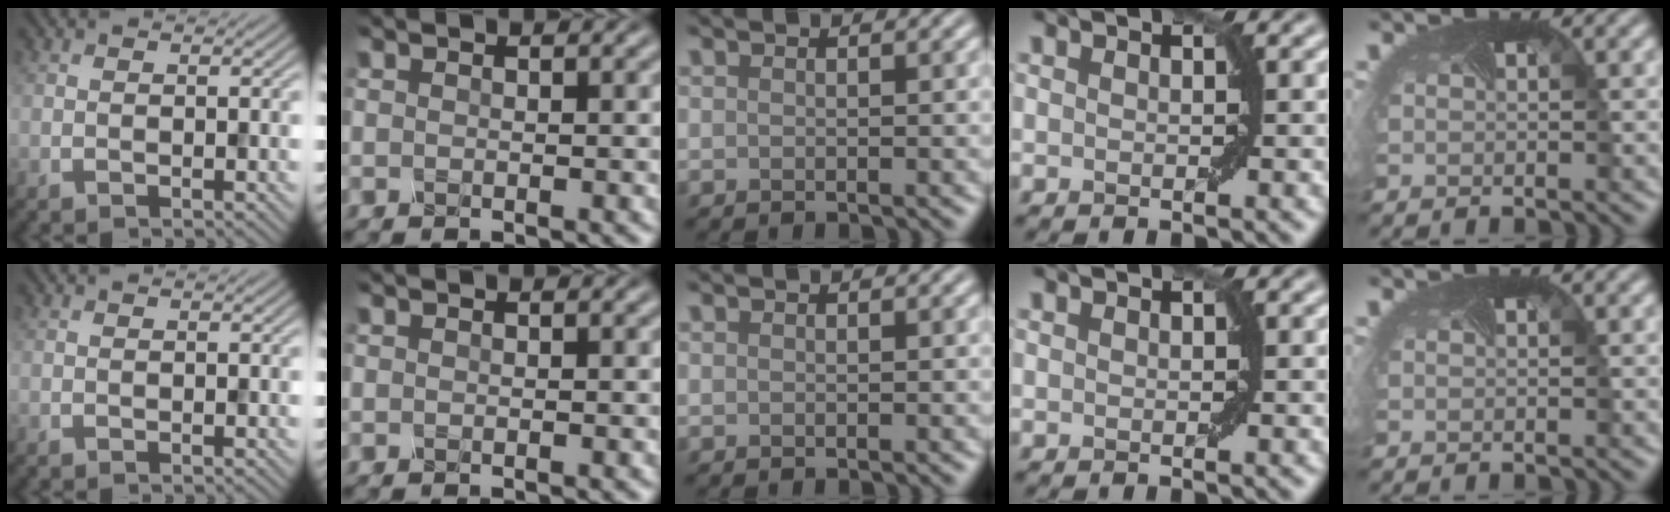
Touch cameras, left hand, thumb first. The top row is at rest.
{}